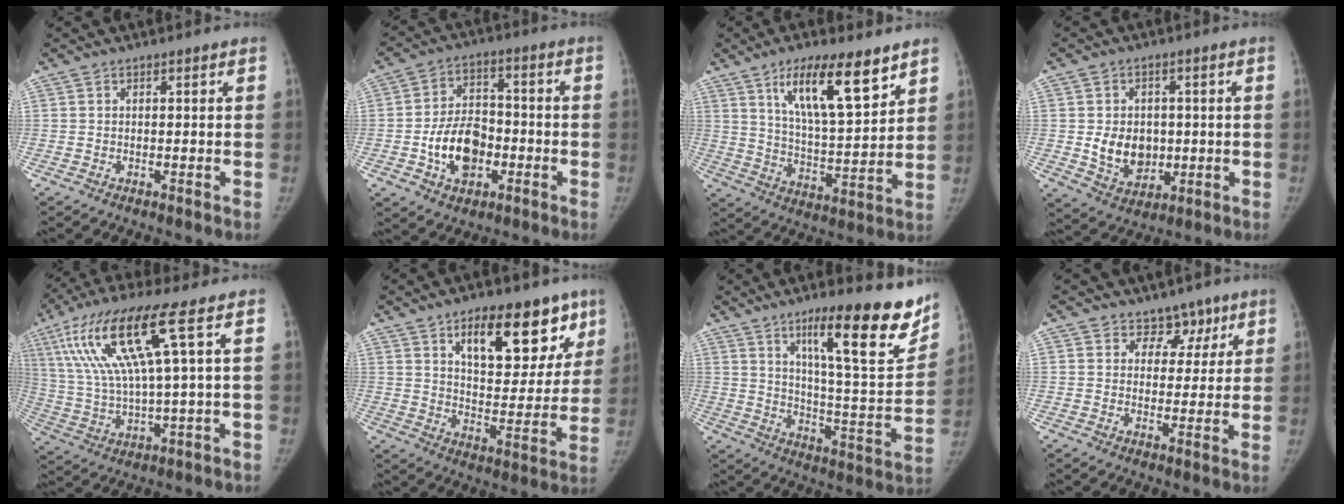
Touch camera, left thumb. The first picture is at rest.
{"total": 12.2, "force": [-3.3, 8.3, 8.2], "torque": [-0.109, 0.023, -0.055]}
{"total": 15.9, "force": [9.3, 4.6, 12.0], "torque": [-0.177, -0.049, 0.165]}
{"total": 9.0, "force": [-0.2, 7.1, 5.5], "torque": [-0.058, -0.007, 0.014]}
{"total": 16.9, "force": [6.5, 1.7, 15.5], "torque": [-0.338, -0.005, 0.124]}
{"total": 18.1, "force": [10.1, 8.8, 12.2], "torque": [-0.110, -0.048, 0.152]}
{"total": 22.0, "force": [13.9, 4.3, 16.5], "torque": [-0.202, -0.073, 0.216]}
{"total": 5.3, "force": [3.5, 3.9, 0.9], "torque": [0.027, -0.017, 0.050]}